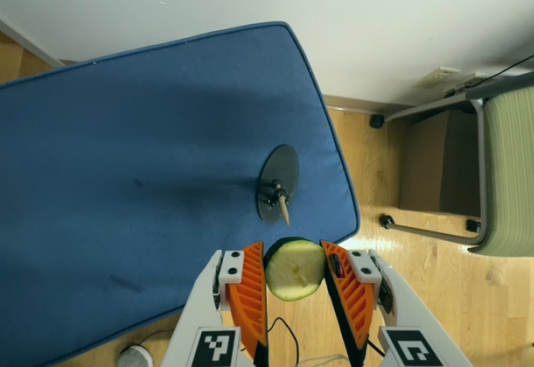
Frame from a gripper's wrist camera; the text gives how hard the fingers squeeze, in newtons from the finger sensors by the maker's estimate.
{"total": 10.1, "left": 10.2, "right": 10.0}